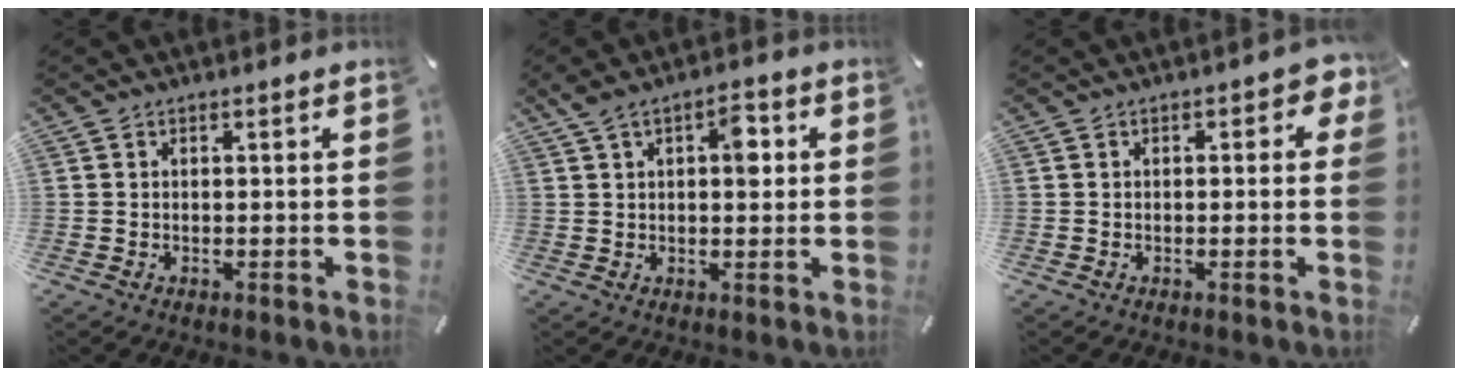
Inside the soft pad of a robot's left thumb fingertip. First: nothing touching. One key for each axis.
{"total": 6.6, "fx": 1.8, "fy": 3.6, "fz": 5.2, "tx": -0.066, "ty": -0.004, "tz": 0.023}
{"total": 2.6, "fx": 0.0, "fy": 1.4, "fz": 2.2, "tx": -0.026, "ty": 0.001, "tz": -0.004}